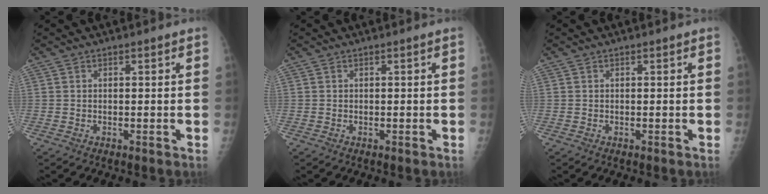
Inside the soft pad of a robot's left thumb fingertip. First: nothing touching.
{"total": 0.0}
{"total": 0.0}